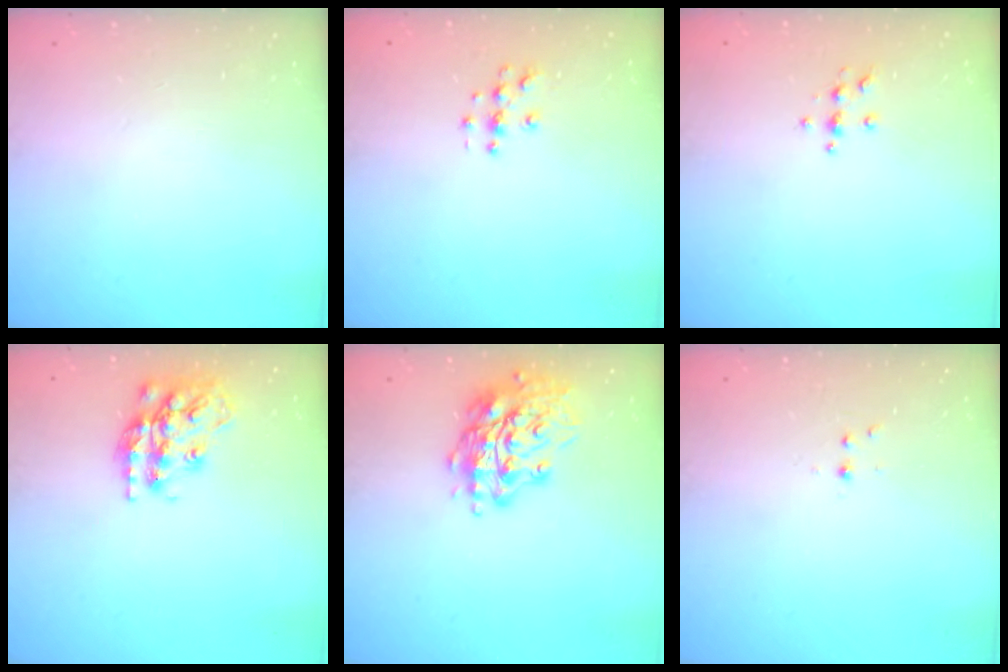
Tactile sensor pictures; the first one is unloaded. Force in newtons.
{"total": 4.6, "press": 4.6, "slide": 0.3}
{"total": 3.9, "press": 3.8, "slide": 0.5}
{"total": 16.6, "press": 16.6, "slide": 1.1}
{"total": 15.7, "press": 15.6, "slide": 2.4}
{"total": 2.7, "press": 2.3, "slide": 1.4}